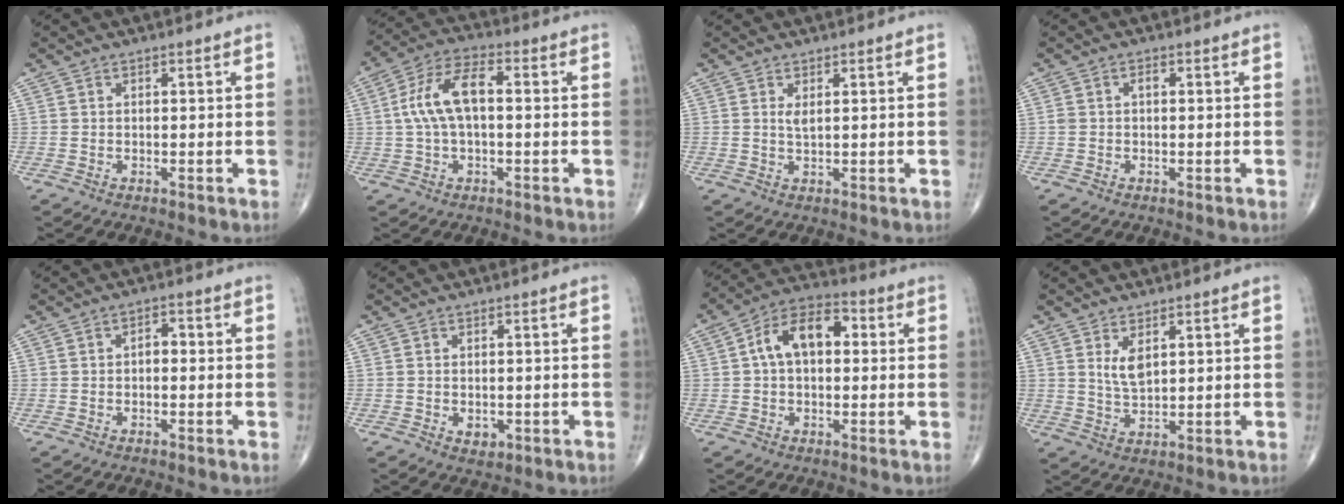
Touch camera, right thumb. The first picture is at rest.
{"total": 10.4, "force": [0.7, 5.0, 9.1], "torque": [-0.186, 0.033, 0.008]}
{"total": 1.4, "force": [0.7, 0.4, 1.2], "torque": [-0.022, -0.007, 0.015]}
{"total": 1.5, "force": [0.1, 0.9, 1.2], "torque": [-0.023, 0.006, 0.001]}
{"total": 2.3, "force": [-0.1, 1.4, 1.8], "torque": [-0.018, 0.013, -0.007]}
{"total": 2.3, "force": [-0.5, 1.6, 1.5], "torque": [-0.012, -0.001, -0.002]}
{"total": 11.3, "force": [1.6, 6.9, 8.7], "torque": [-0.138, 0.032, 0.017]}
{"total": 4.2, "force": [1.8, 1.9, 3.3], "torque": [-0.055, -0.017, 0.040]}